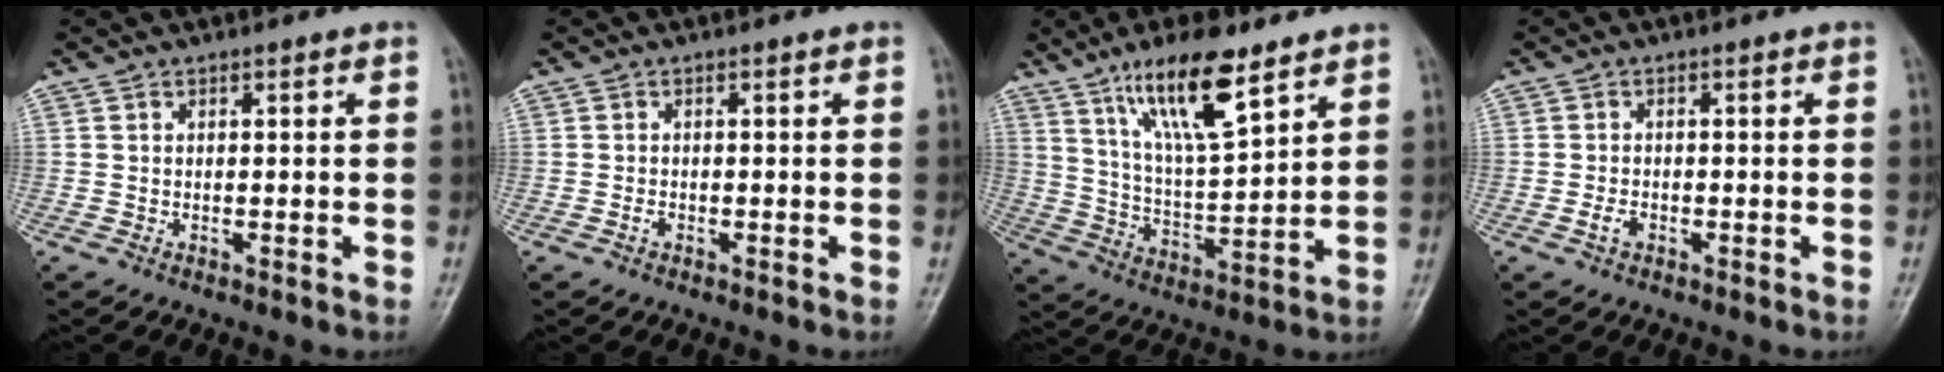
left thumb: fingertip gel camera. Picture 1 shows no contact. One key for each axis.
{"total": 0.9, "fx": -0.5, "fy": 0.6, "fz": 0.6, "tx": -0.011, "ty": 0.003, "tz": -0.009}
{"total": 14.5, "fx": 9.1, "fy": 3.9, "fz": 10.6, "tx": -0.169, "ty": -0.047, "tz": 0.171}
{"total": 2.0, "fx": -0.9, "fy": 1.2, "fz": 1.3, "tx": -0.026, "ty": 0.007, "tz": -0.018}